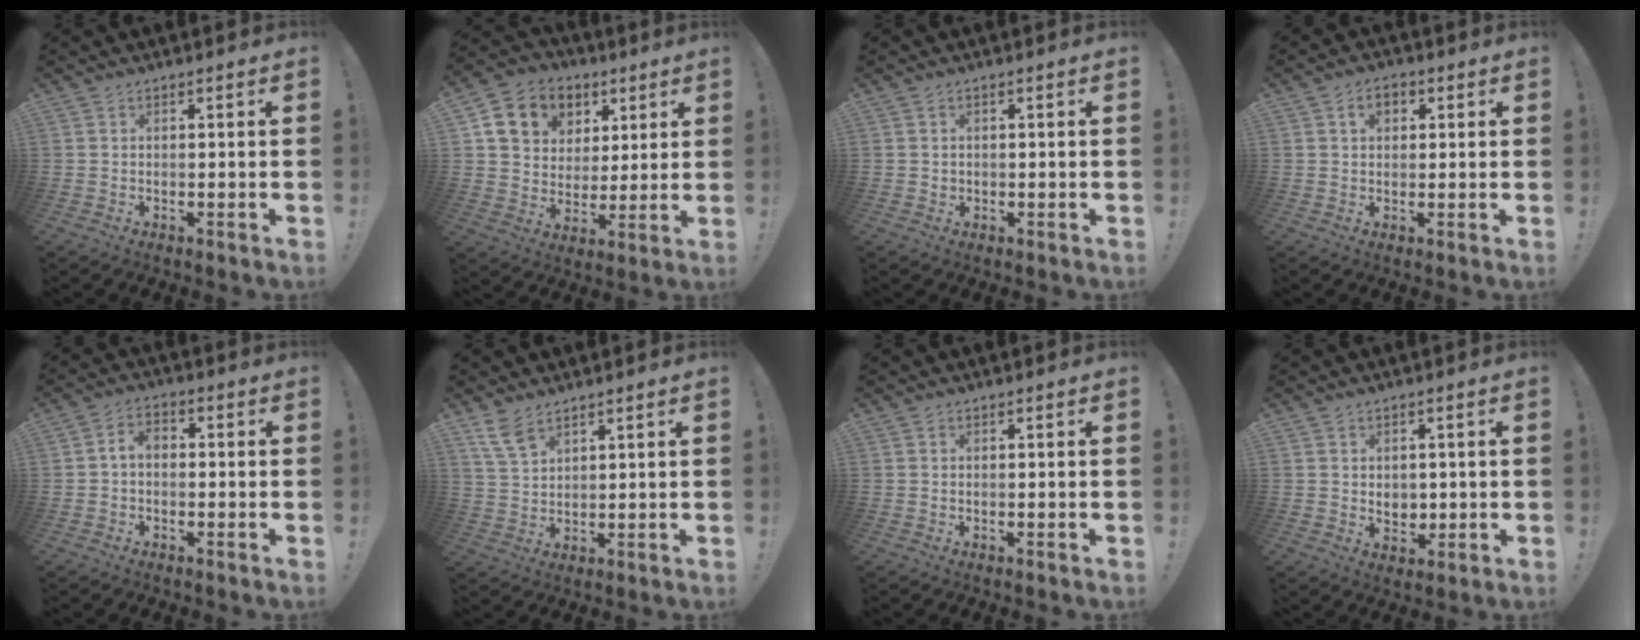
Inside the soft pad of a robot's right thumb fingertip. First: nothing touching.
{"total": 12.4, "force": [5.8, 10.2, 4.2], "torque": [-0.056, -0.028, 0.119]}
{"total": 1.0, "force": [0.1, 1.0, 0.2], "torque": [0.005, 0.000, 0.000]}
{"total": 4.6, "force": [1.5, 3.1, 3.0], "torque": [-0.040, 0.004, 0.024]}
{"total": 4.3, "force": [-0.7, 2.5, 3.4], "torque": [-0.068, 0.010, -0.016]}
{"total": 6.9, "force": [5.0, 3.2, 3.5], "torque": [-0.071, -0.022, 0.098]}
{"total": 0.0}
{"total": 4.0, "force": [1.2, 3.6, 1.3], "torque": [-0.011, -0.007, 0.022]}